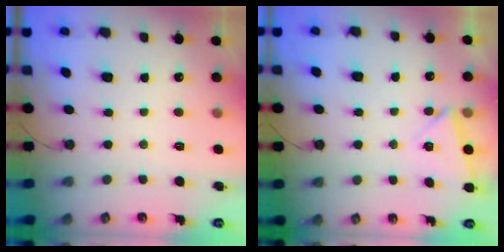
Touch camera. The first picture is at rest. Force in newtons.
{"total": 4.2, "press": 3.3, "slide": 2.6}